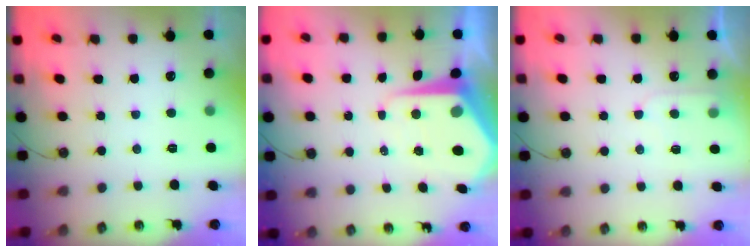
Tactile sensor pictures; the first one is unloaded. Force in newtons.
{"total": 10.5, "press": 10.4, "slide": 1.0}
{"total": 5.6, "press": 5.5, "slide": 0.7}